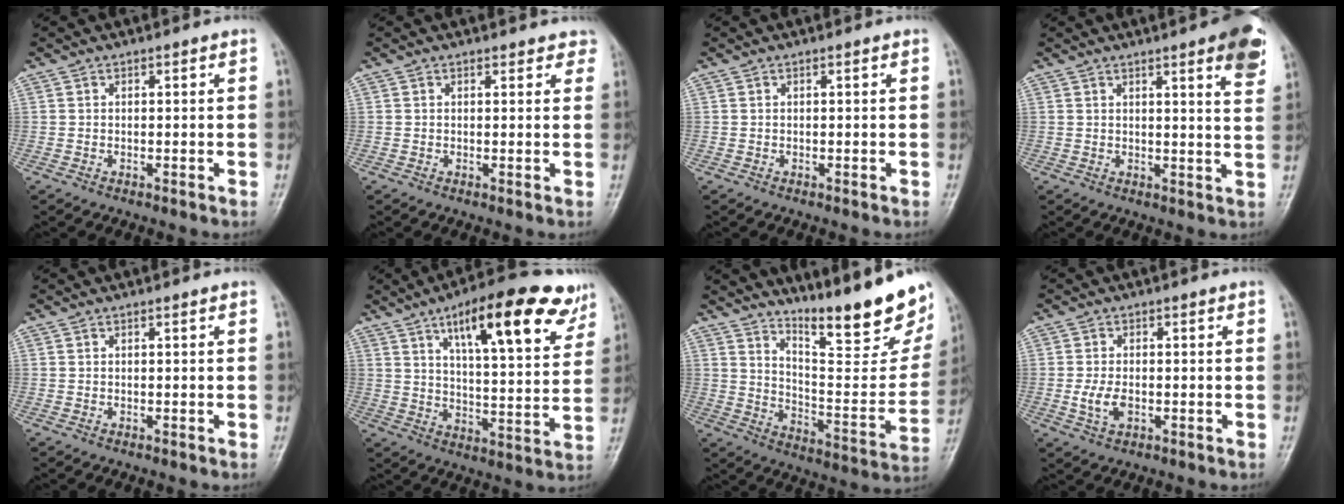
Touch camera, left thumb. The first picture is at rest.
{"total": 2.7, "force": [2.3, 1.4, 0.3], "torque": [0.028, -0.008, 0.010]}
{"total": 0.0}
{"total": 12.0, "force": [6.7, 2.3, 9.7], "torque": [-0.096, -0.029, 0.074]}
{"total": 0.0}
{"total": 20.9, "force": [11.5, 6.4, 16.2], "torque": [-0.201, -0.033, 0.169]}
{"total": 22.5, "force": [17.0, 4.1, 14.2], "torque": [-0.177, -0.120, 0.251]}
{"total": 4.1, "force": [-0.9, 2.5, 3.1], "torque": [-0.063, -0.001, -0.016]}